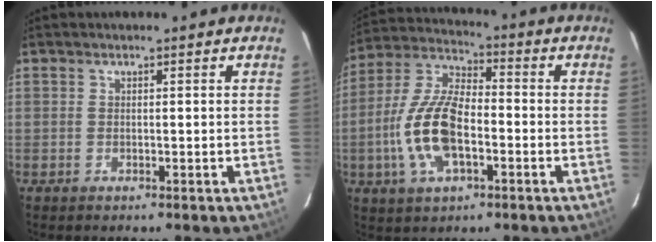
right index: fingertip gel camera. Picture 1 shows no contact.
{"total": 14.2, "force": [-3.7, 6.4, 12.2], "torque": [-0.261, 0.004, -0.072]}